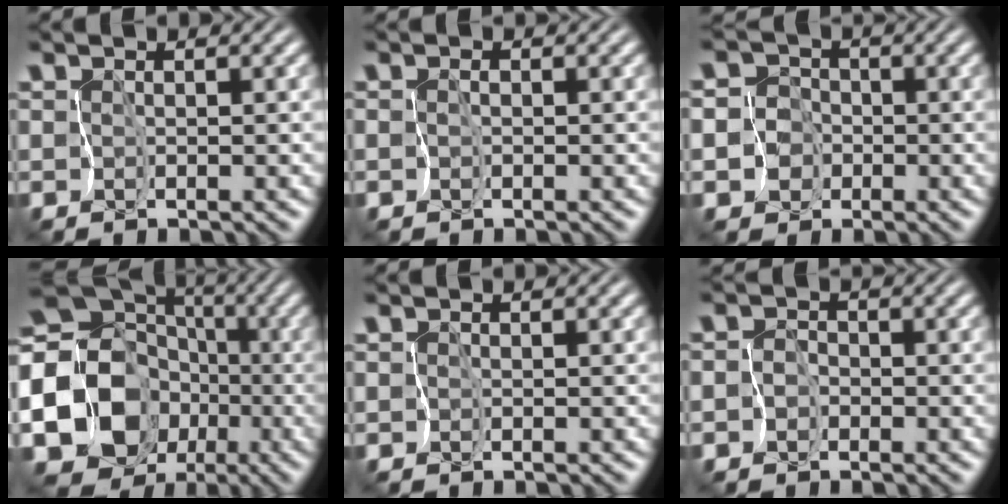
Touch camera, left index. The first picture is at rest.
{"total": 0.7, "force": [-0.4, 0.5, 0.2], "torque": [0.007, 0.004, -0.006]}
{"total": 6.8, "force": [-2.6, 6.2, 1.2], "torque": [-0.022, -0.002, -0.074]}
{"total": 18.6, "force": [-4.3, 15.9, 8.6], "torque": [-0.184, 0.004, -0.101]}
{"total": 0.0}
{"total": 2.4, "force": [-1.3, 2.0, 0.2], "torque": [0.019, 0.004, -0.035]}